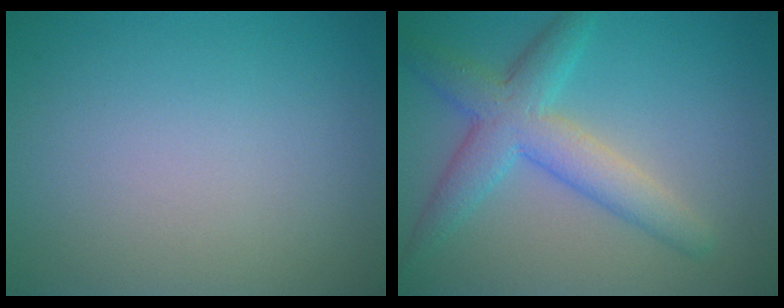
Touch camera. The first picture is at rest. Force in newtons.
{"total": 5.3, "press": 5.3, "slide": 0.2}